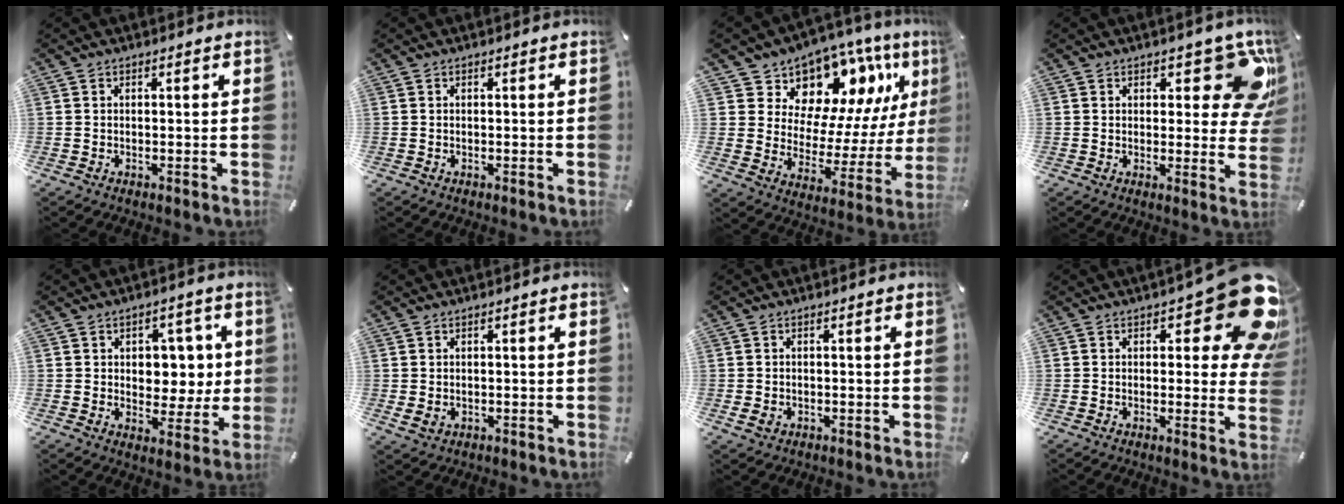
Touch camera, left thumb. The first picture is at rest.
{"total": 0.0}
{"total": 11.8, "force": [8.8, 7.6, 1.7], "torque": [-0.018, -0.109, 0.154]}
{"total": 12.3, "force": [7.4, 5.8, 7.9], "torque": [-0.077, -0.053, 0.129]}
{"total": 7.8, "force": [1.6, 6.4, 4.2], "torque": [-0.045, -0.004, 0.023]}
{"total": 1.6, "force": [0.0, 1.4, 0.8], "torque": [-0.014, 0.004, 0.000]}
{"total": 1.7, "force": [-0.6, 1.4, 0.8], "torque": [-0.013, 0.003, -0.010]}
{"total": 17.6, "force": [8.6, 6.9, 13.7], "torque": [-0.161, -0.070, 0.144]}